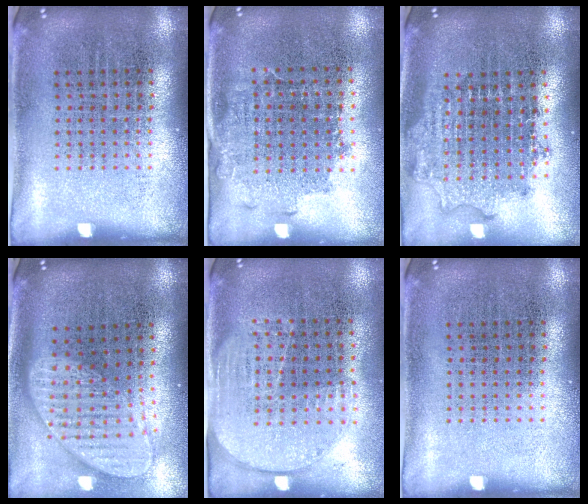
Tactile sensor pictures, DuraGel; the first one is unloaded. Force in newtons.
{"total": 1.3, "press": 1.1, "slide": 0.8}
{"total": 1.8, "press": 1.5, "slide": 1.0}
{"total": 2.0, "press": 1.6, "slide": 1.2}
{"total": 1.7, "press": 1.4, "slide": 0.8}
{"total": 0.0}